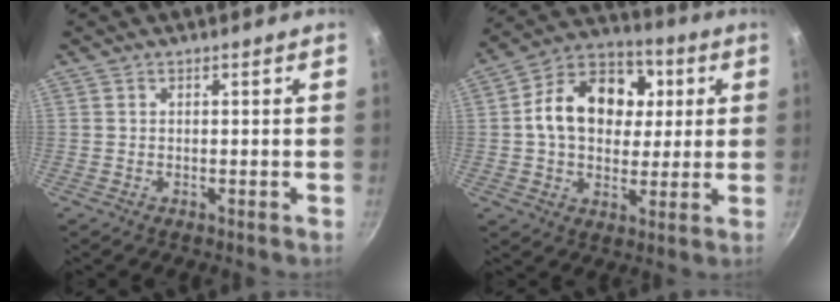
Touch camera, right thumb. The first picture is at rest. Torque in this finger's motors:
{"motor_torque": [-0.64, 1.44, 0.72, -0.65, 0.26]}